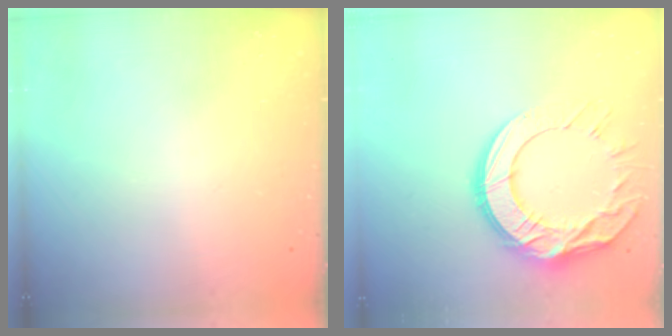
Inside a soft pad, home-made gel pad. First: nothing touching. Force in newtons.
{"total": 17.2, "press": 17.1, "slide": 1.4}